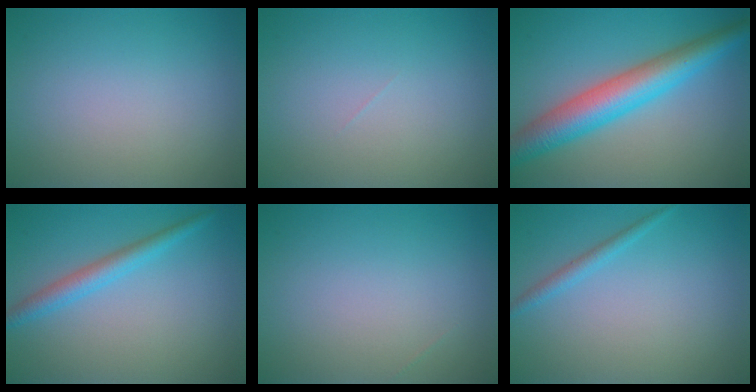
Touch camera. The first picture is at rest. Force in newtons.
{"total": 0.0}
{"total": 6.9, "press": 6.9, "slide": 0.1}
{"total": 2.5, "press": 2.5, "slide": 0.1}
{"total": 0.0}
{"total": 1.3, "press": 1.3, "slide": 0.1}